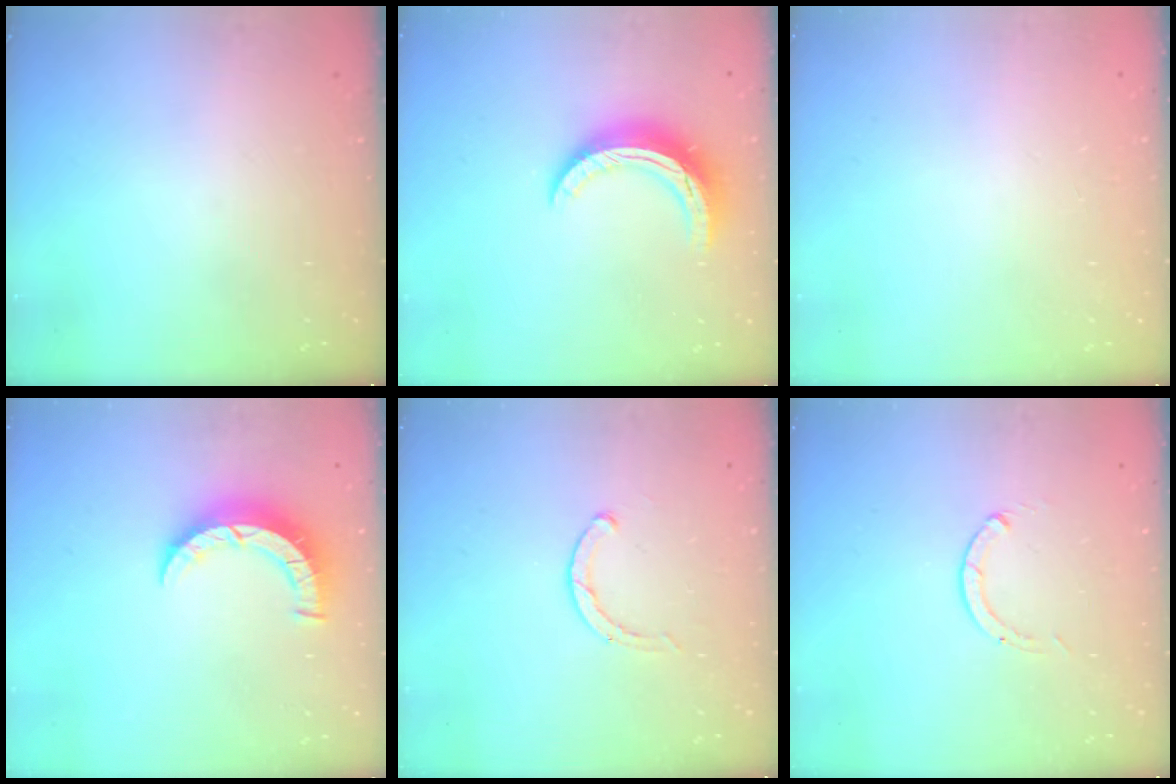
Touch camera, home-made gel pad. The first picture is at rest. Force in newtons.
{"total": 11.2, "press": 11.2, "slide": 0.7}
{"total": 2.4, "press": 2.4, "slide": 0.2}
{"total": 6.8, "press": 6.8, "slide": 0.6}
{"total": 1.9, "press": 1.8, "slide": 0.3}
{"total": 0.0}